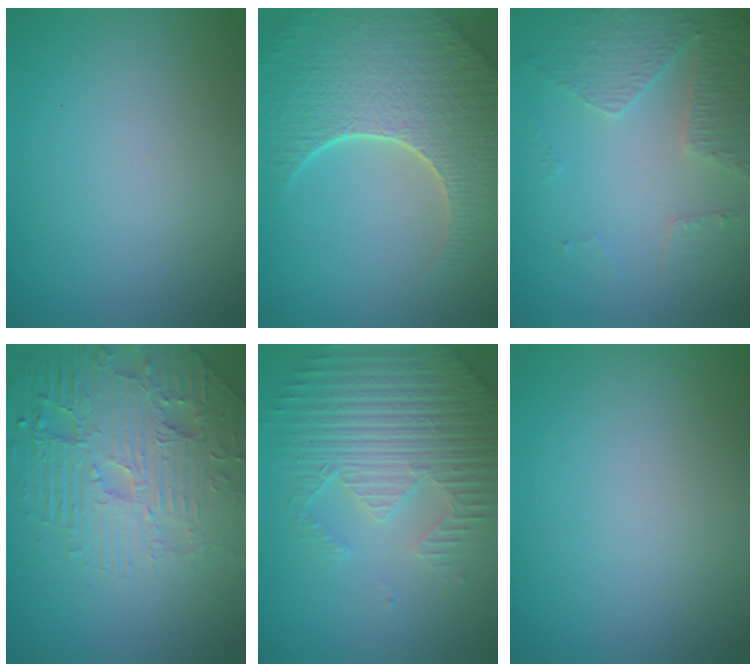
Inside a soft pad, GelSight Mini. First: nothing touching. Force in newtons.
{"total": 8.7, "press": 6.0, "slide": 6.3}
{"total": 4.8, "press": 3.5, "slide": 3.2}
{"total": 8.4, "press": 6.0, "slide": 5.8}
{"total": 4.5, "press": 4.5, "slide": 0.8}
{"total": 0.0}